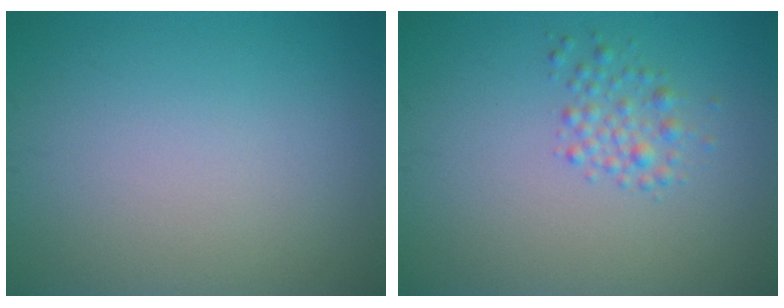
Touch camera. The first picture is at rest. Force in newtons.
{"total": 1.8, "press": 1.8, "slide": 0.1}